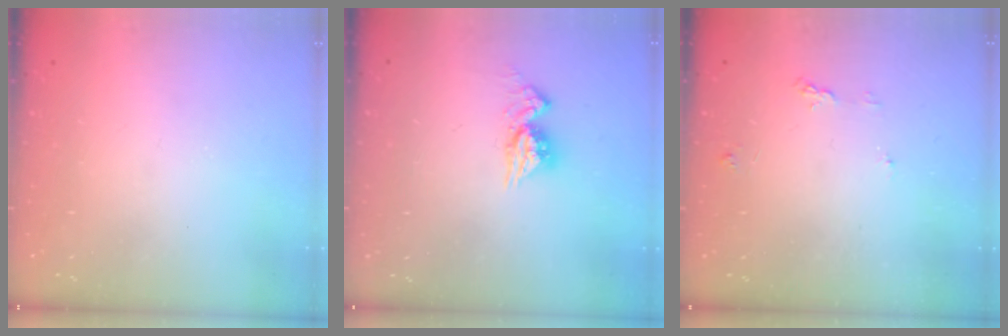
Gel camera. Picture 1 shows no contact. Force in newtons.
{"total": 8.3, "press": 8.3, "slide": 0.8}
{"total": 4.3, "press": 4.3, "slide": 0.4}